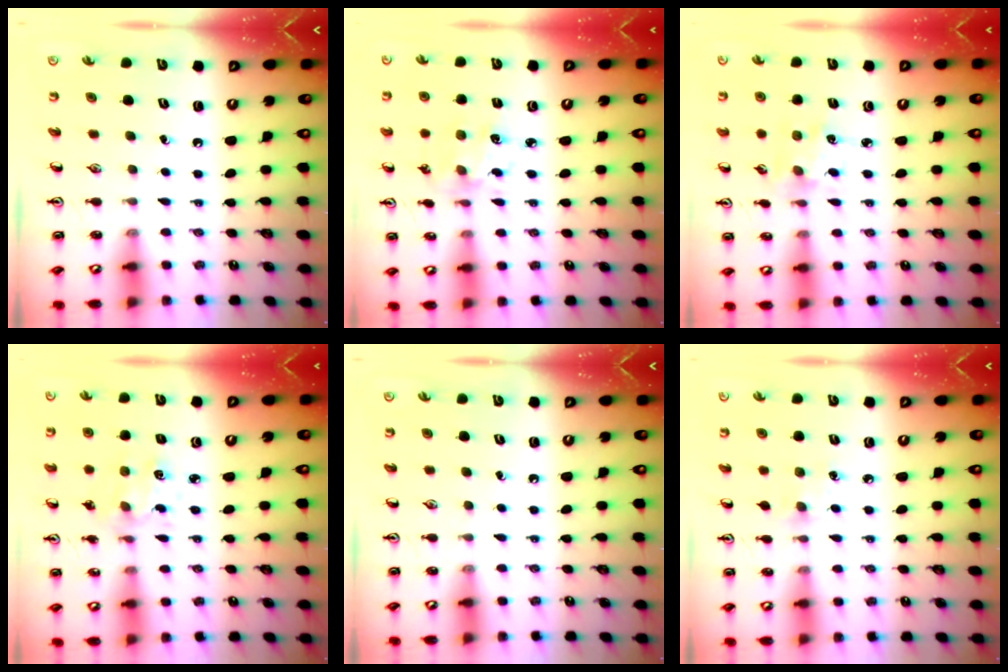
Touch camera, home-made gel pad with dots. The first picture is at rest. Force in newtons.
{"total": 2.9, "press": 2.9, "slide": 0.2}
{"total": 2.2, "press": 2.2, "slide": 0.2}
{"total": 1.3, "press": 1.3, "slide": 0.1}
{"total": 0.0}
{"total": 5.5, "press": 5.5, "slide": 0.6}